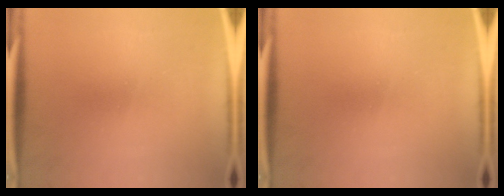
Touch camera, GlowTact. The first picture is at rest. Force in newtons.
{"total": 0.0}